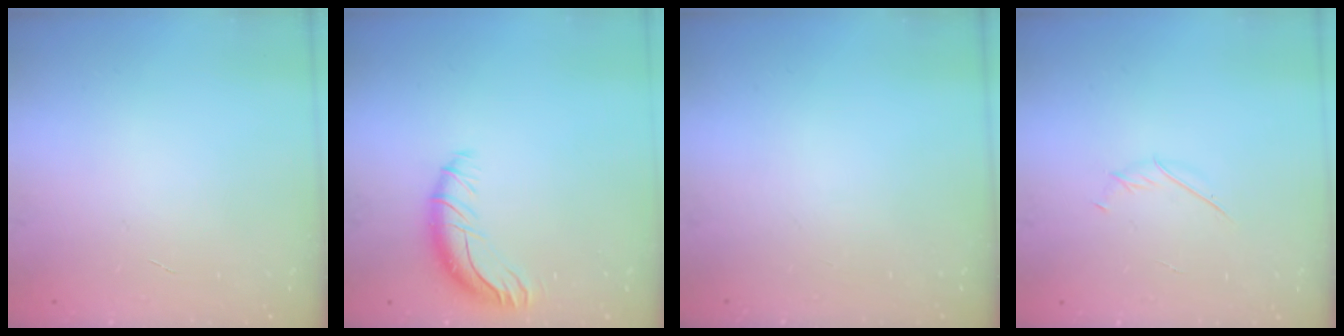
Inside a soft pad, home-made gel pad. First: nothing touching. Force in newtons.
{"total": 10.4, "press": 10.1, "slide": 2.2}
{"total": 0.0}
{"total": 2.0, "press": 2.0, "slide": 0.6}